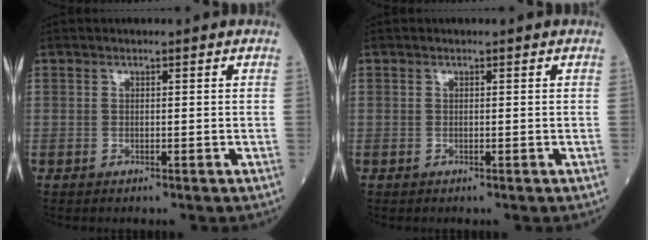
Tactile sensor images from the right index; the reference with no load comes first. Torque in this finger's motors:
{"motor_torque": [-0.26, -0.07, 0.02, -0.01]}